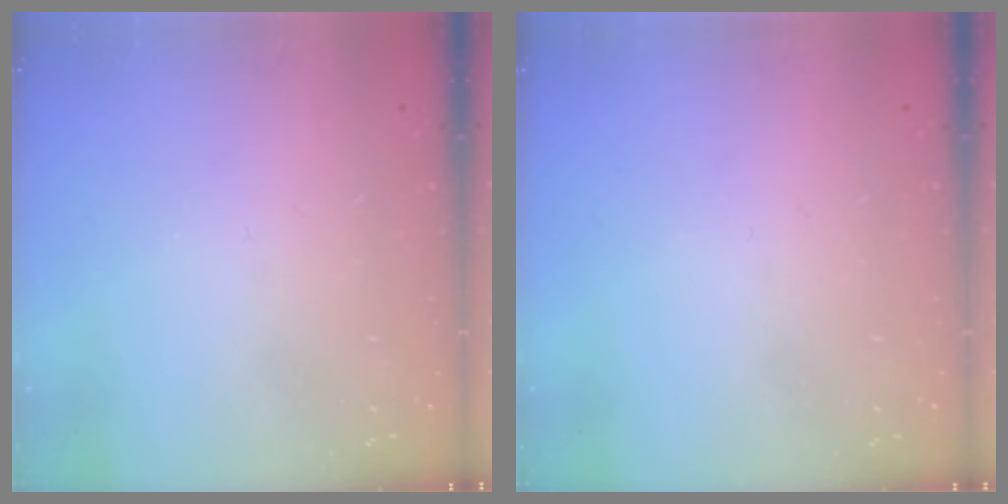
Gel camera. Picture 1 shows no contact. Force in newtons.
{"total": 0.0}